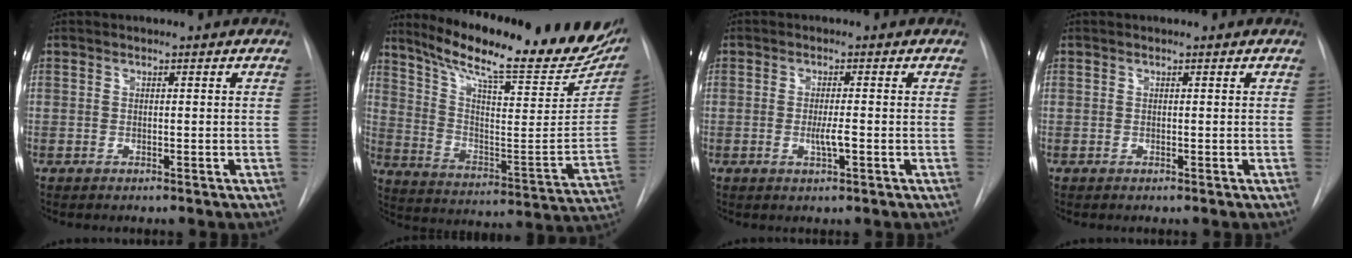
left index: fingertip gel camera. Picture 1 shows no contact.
{"total": 26.4, "force": [21.2, 4.7, 14.9], "torque": [-0.231, -0.043, 0.297]}
{"total": 2.5, "force": [-0.6, 0.2, 2.4], "torque": [-0.047, -0.003, -0.010]}
{"total": 0.0}